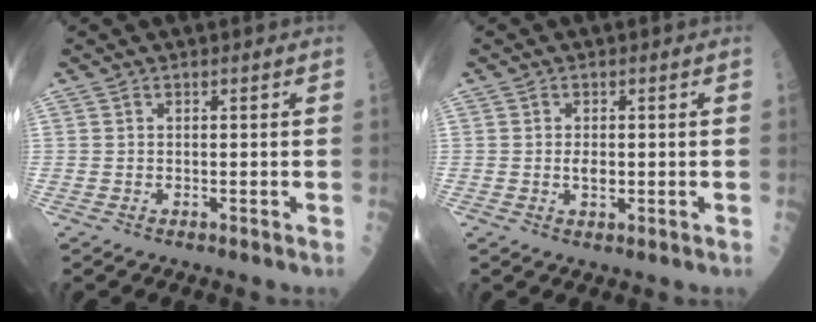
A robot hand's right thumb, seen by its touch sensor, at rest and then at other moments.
{"total": 2.2, "force": [-0.1, 1.2, 1.9], "torque": [-0.029, 0.000, -0.001]}